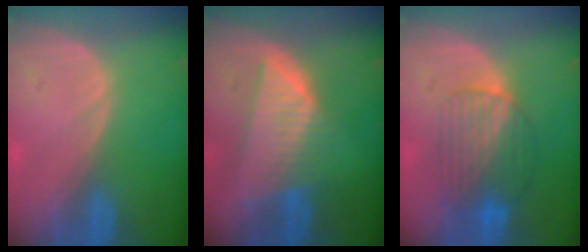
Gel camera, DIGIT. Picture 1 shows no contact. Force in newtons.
{"total": 7.9, "press": 7.2, "slide": 3.2}
{"total": 7.8, "press": 7.4, "slide": 2.4}